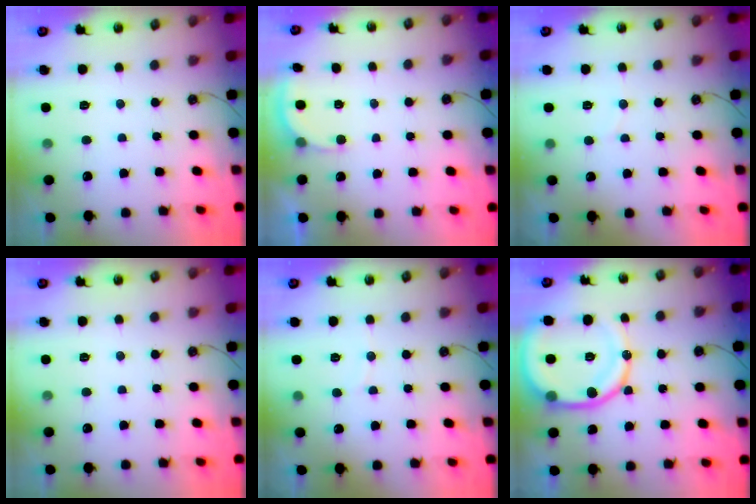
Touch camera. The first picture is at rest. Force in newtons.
{"total": 2.6, "press": 2.3, "slide": 1.1}
{"total": 2.3, "press": 2.0, "slide": 1.0}
{"total": 0.0}
{"total": 2.2, "press": 2.2, "slide": 0.2}
{"total": 15.5, "press": 15.4, "slide": 2.1}